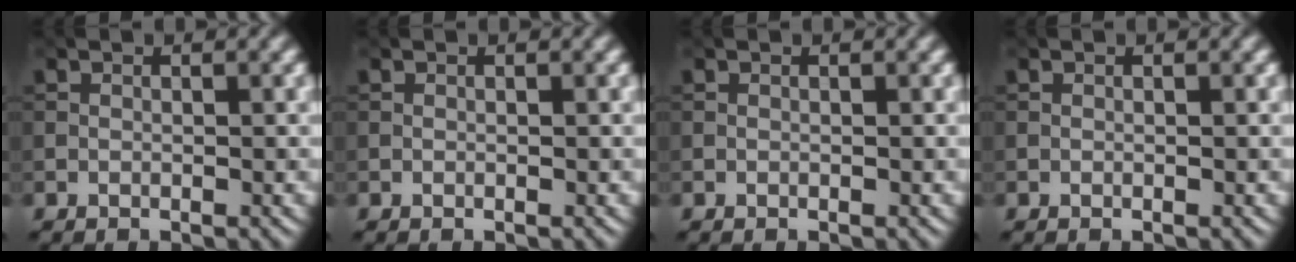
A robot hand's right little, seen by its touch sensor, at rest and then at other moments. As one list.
[{"total": 0.0}, {"total": 0.0}, {"total": 0.0}]